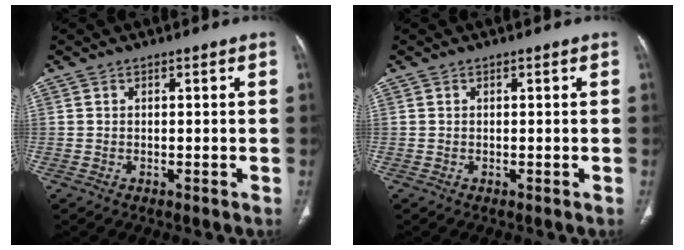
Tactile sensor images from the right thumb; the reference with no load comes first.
{"total": 0.0}